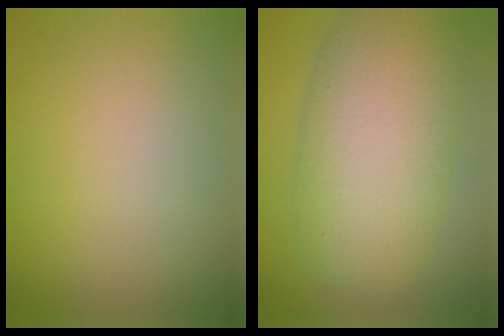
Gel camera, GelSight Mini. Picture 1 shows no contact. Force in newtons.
{"total": 11.3, "press": 11.3, "slide": 0.3}